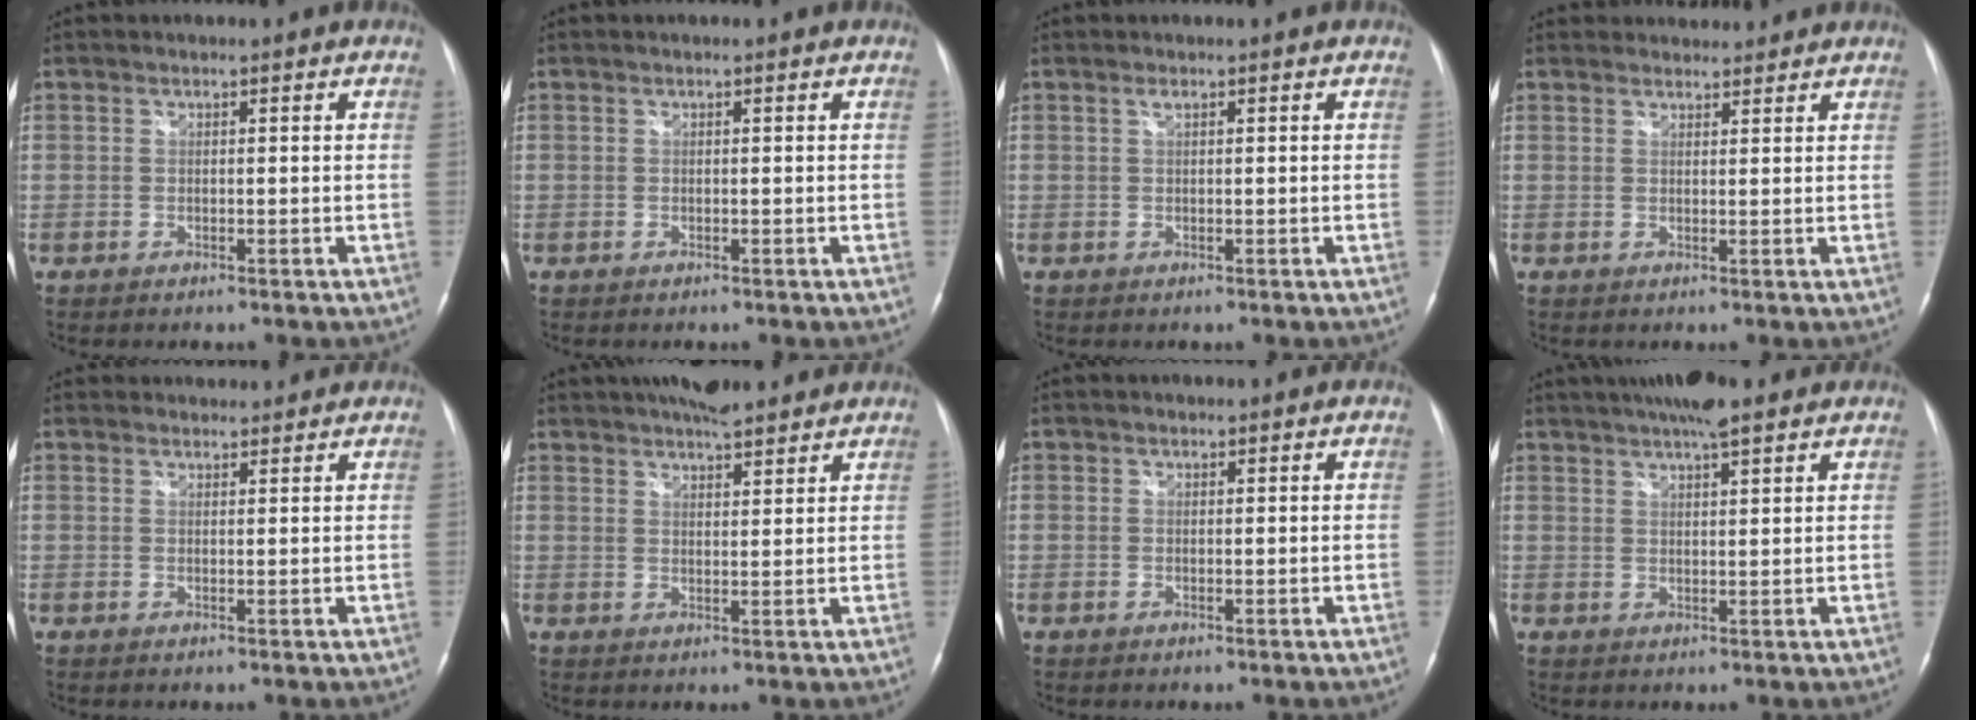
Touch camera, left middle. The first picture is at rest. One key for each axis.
{"total": 0.0}
{"total": 0.7, "fx": 0.4, "fy": 0.2, "fz": 0.5, "tx": -0.011, "ty": 0.003, "tz": 0.005}
{"total": 4.1, "fx": 3.9, "fy": 1.2, "fz": 0.2, "tx": -0.005, "ty": 0.022, "tz": 0.055}
{"total": 3.7, "fx": 3.6, "fy": 1.1, "fz": 0.2, "tx": -0.005, "ty": 0.026, "tz": 0.051}
{"total": 8.8, "fx": 7.4, "fy": 2.2, "fz": 4.1, "tx": -0.064, "ty": 0.021, "tz": 0.110}
{"total": 0.6, "fx": 0.3, "fy": 0.5, "fz": 0.1, "tx": 0.003, "ty": 0.000, "tz": 0.002}
{"total": 8.6, "fx": 6.6, "fy": 1.3, "fz": 5.3, "tx": -0.086, "ty": 0.026, "tz": 0.102}